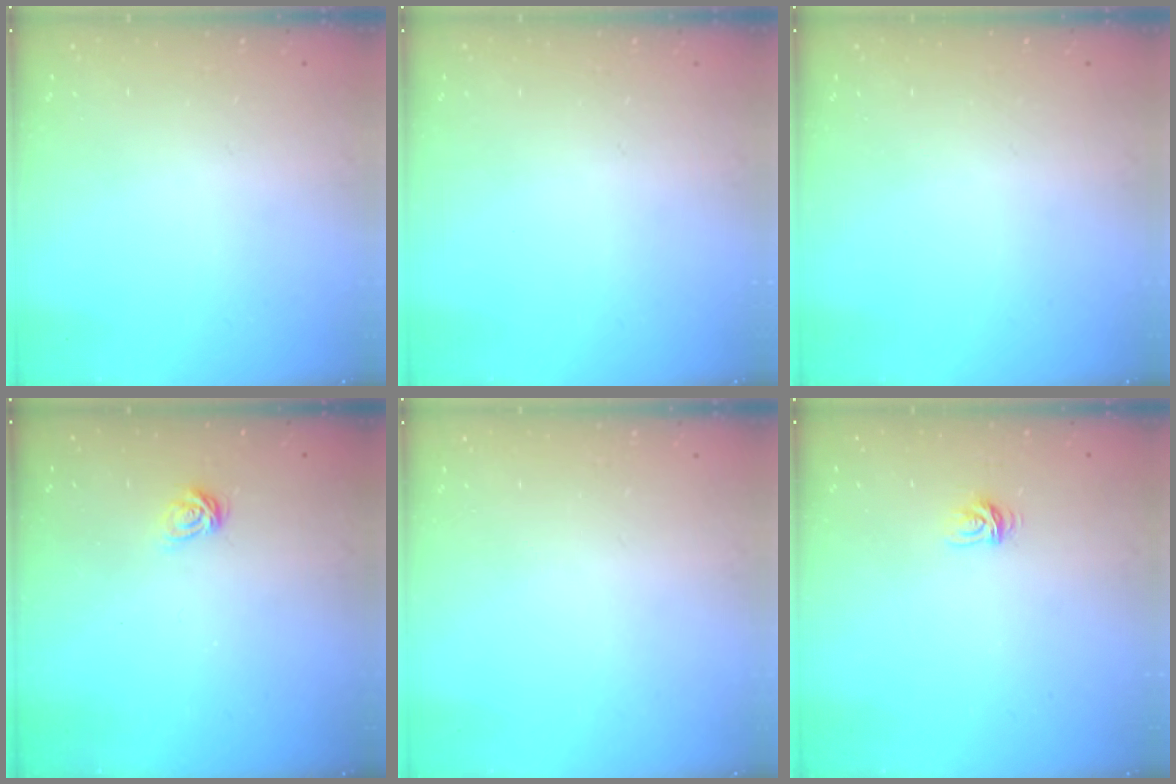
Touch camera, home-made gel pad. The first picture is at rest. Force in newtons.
{"total": 0.0}
{"total": 0.0}
{"total": 5.8, "press": 5.8, "slide": 0.5}
{"total": 0.0}
{"total": 3.3, "press": 3.3, "slide": 0.3}